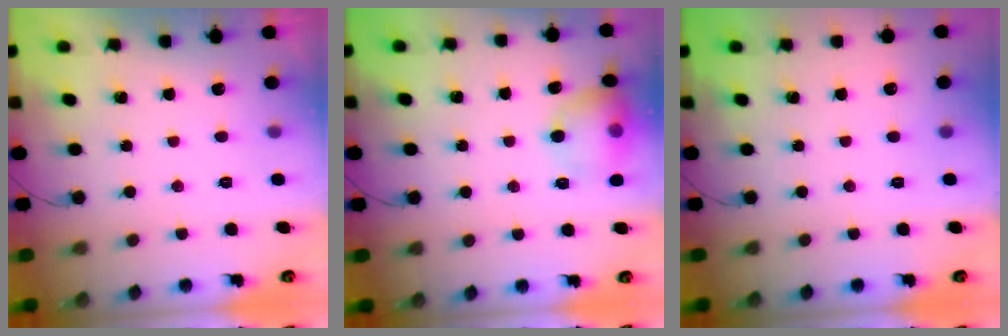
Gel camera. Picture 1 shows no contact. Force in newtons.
{"total": 12.3, "press": 12.1, "slide": 2.0}
{"total": 0.0}